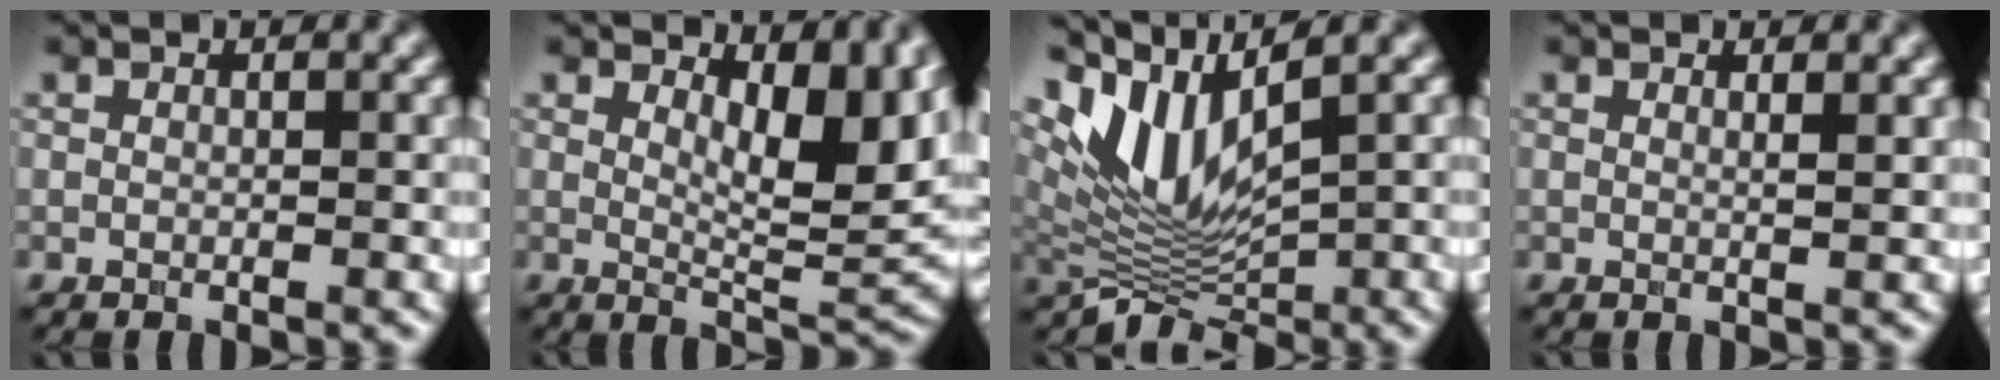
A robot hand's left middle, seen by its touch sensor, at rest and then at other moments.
{"total": 7.3, "force": [2.6, 2.9, 6.1], "torque": [-0.085, -0.012, 0.046]}
{"total": 5.8, "force": [1.6, 2.3, 5.1], "torque": [-0.103, -0.005, 0.042]}
{"total": 1.3, "force": [0.6, 0.5, 1.1], "torque": [-0.007, 0.002, 0.004]}